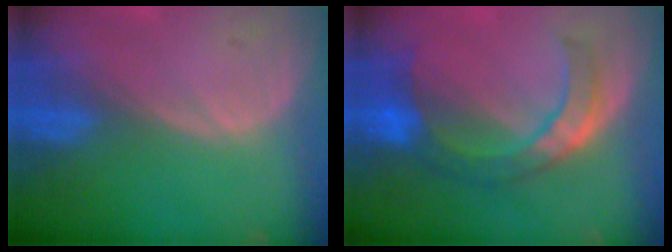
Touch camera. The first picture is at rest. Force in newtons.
{"total": 7.6, "press": 7.3, "slide": 1.9}